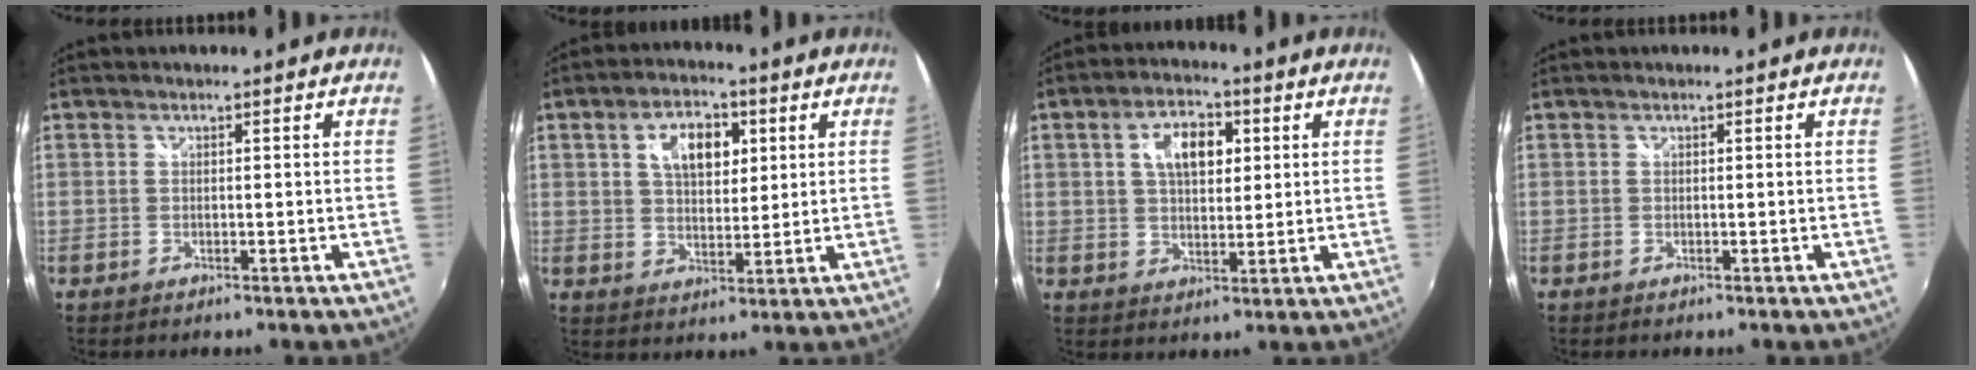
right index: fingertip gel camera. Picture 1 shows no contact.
{"total": 8.9, "force": [3.0, 5.2, 6.5], "torque": [-0.110, 0.019, 0.051]}
{"total": 8.3, "force": [2.4, 4.8, 6.3], "torque": [-0.108, 0.019, 0.040]}
{"total": 0.0}